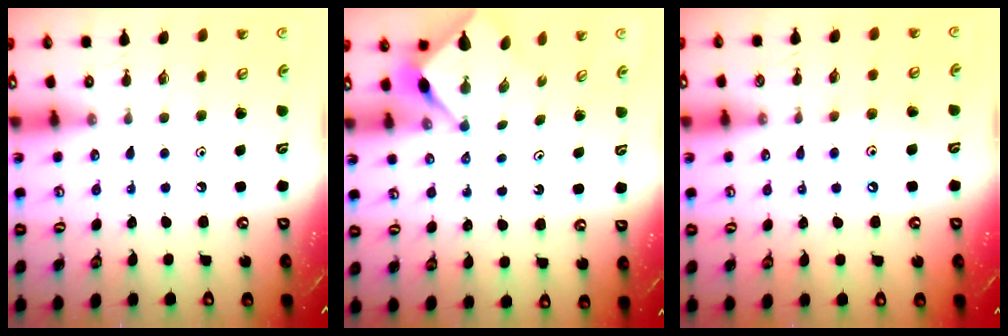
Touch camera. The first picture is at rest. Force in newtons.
{"total": 3.2, "press": 3.2, "slide": 0.4}
{"total": 6.7, "press": 6.7, "slide": 0.8}